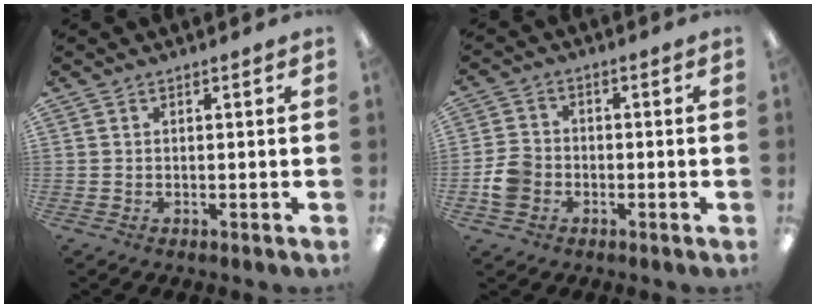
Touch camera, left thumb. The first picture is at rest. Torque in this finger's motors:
{"motor_torque": [-0.27, 0.53, 0.21, -0.40, 0.04]}